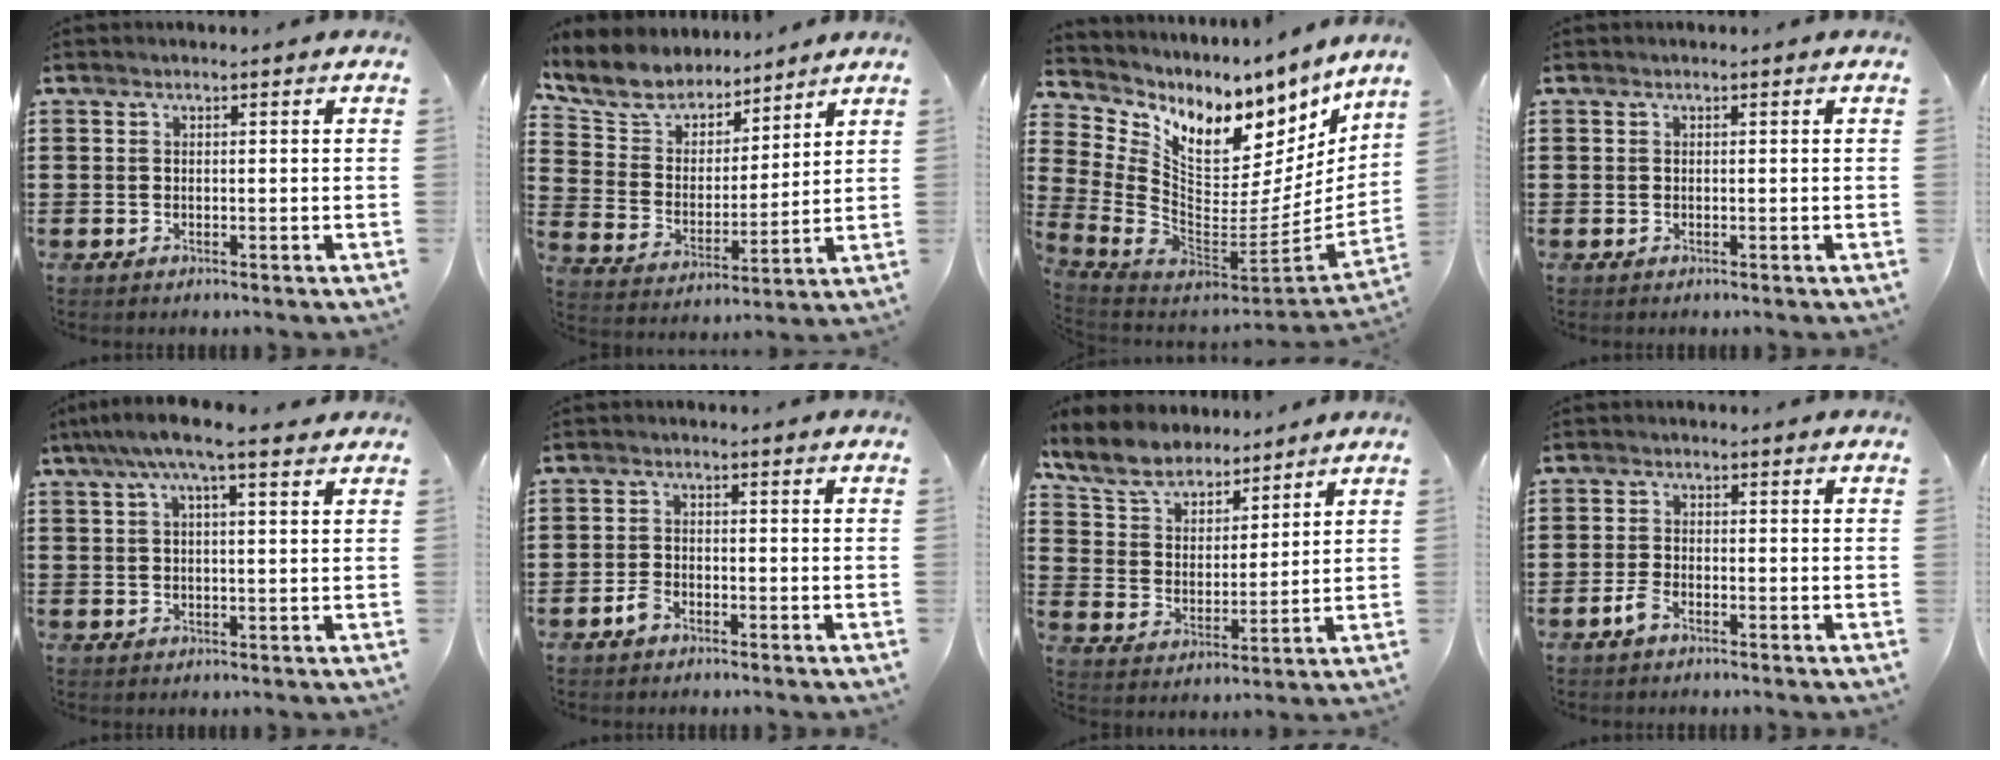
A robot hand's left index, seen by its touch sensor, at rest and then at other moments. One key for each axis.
{"total": 7.2, "fx": 6.5, "fy": 2.9, "fz": 0.8, "tx": -0.060, "ty": -0.040, "tz": 0.116}
{"total": 8.3, "fx": 6.1, "fy": 3.9, "fz": 4.0, "tx": -0.101, "ty": -0.080, "tz": 0.104}
{"total": 0.0}
{"total": 6.3, "fx": 4.3, "fy": 1.0, "fz": 4.4, "tx": -0.097, "ty": 0.002, "tz": 0.076}
{"total": 2.3, "fx": -1.6, "fy": 1.2, "fz": 1.1, "tx": -0.029, "ty": 0.003, "tz": -0.034}
{"total": 7.2, "fx": 6.4, "fy": 2.6, "fz": 2.3, "tx": -0.078, "ty": -0.025, "tz": 0.114}
{"total": 2.2, "fx": -1.5, "fy": 0.7, "fz": 1.5, "tx": -0.042, "ty": -0.001, "tz": -0.033}